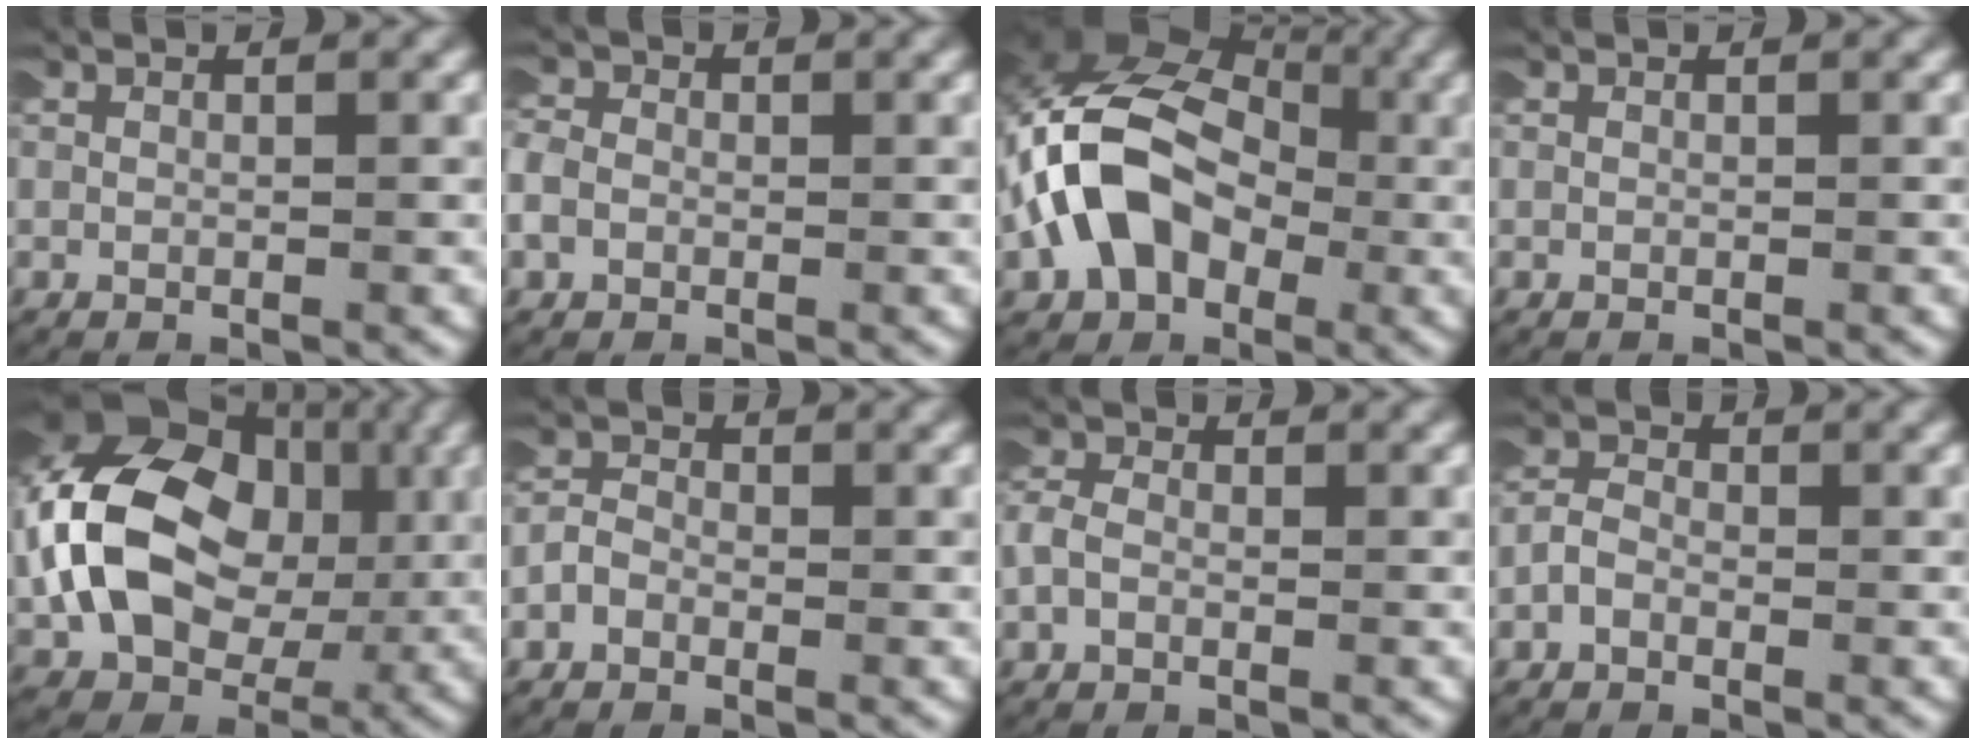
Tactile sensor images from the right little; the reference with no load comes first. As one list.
[{"total": 3.0, "force": [-0.1, 2.6, 1.4], "torque": [-0.044, 0.002, -0.006]}, {"total": 10.0, "force": [1.3, 7.5, 6.5], "torque": [-0.158, -0.003, 0.019]}, {"total": 0.0}, {"total": 15.1, "force": [2.3, 11.0, 10.1], "torque": [-0.213, -0.004, 0.037]}, {"total": 1.4, "force": [-0.4, 1.2, 0.6], "torque": [-0.018, 0.005, -0.015]}, {"total": 1.9, "force": [-0.3, 1.5, 1.1], "torque": [-0.030, 0.001, -0.007]}, {"total": 1.4, "force": [-0.4, 1.0, 0.8], "torque": [-0.020, 0.007, -0.014]}]